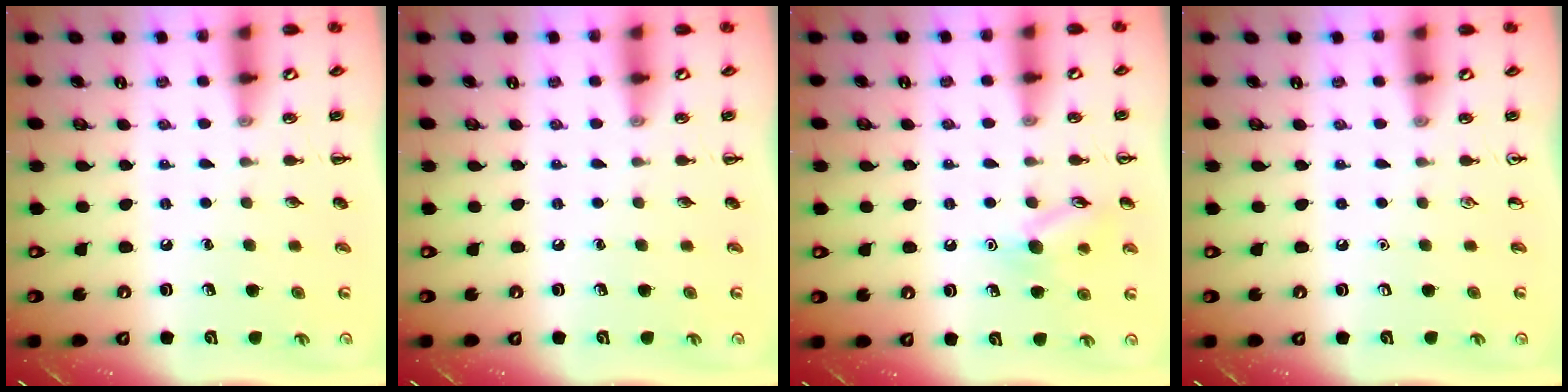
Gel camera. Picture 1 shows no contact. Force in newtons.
{"total": 0.0}
{"total": 9.5, "press": 9.5, "slide": 0.9}
{"total": 0.0}